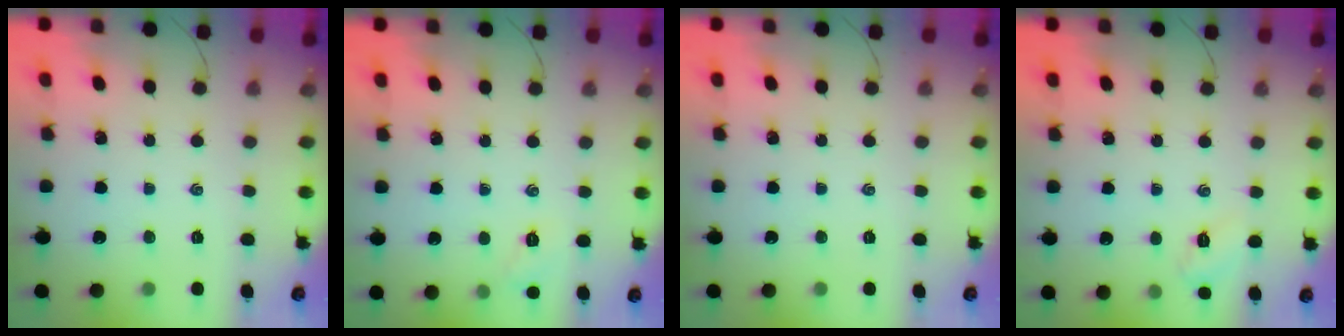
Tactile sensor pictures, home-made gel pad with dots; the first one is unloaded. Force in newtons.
{"total": 5.7, "press": 5.5, "slide": 1.6}
{"total": 0.0}
{"total": 6.0, "press": 5.8, "slide": 1.6}